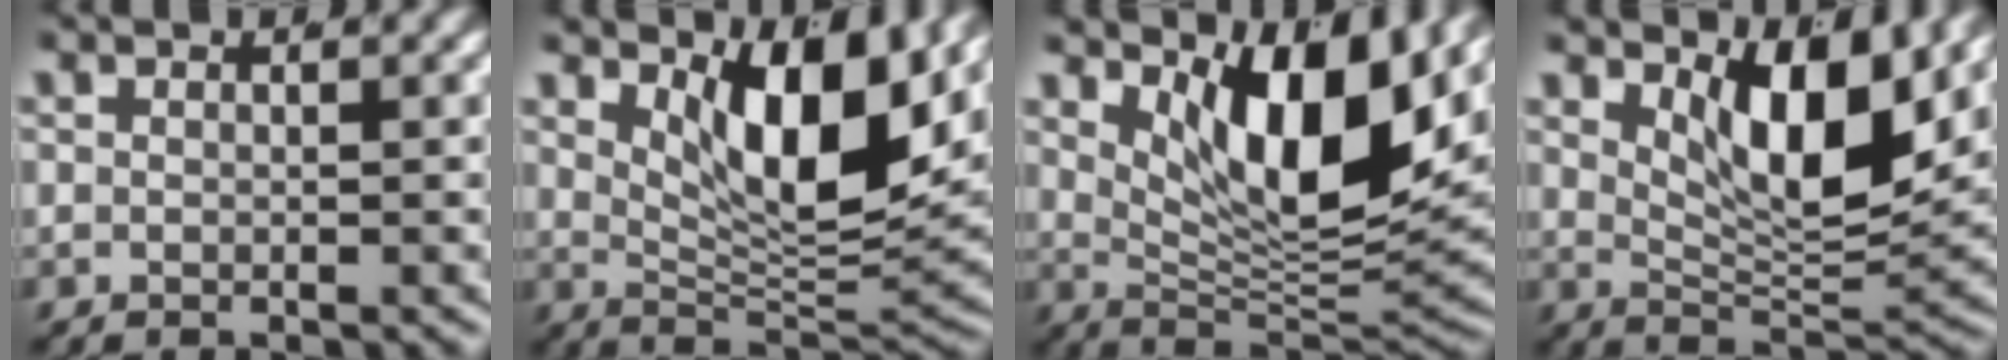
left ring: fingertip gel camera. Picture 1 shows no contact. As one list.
[{"total": 9.8, "force": [4.4, 3.4, 8.0], "torque": [-0.128, -0.011, 0.073]}, {"total": 11.4, "force": [4.7, 4.3, 9.5], "torque": [-0.144, -0.003, 0.077]}, {"total": 8.3, "force": [4.1, 2.8, 6.7], "torque": [-0.108, -0.014, 0.069]}]